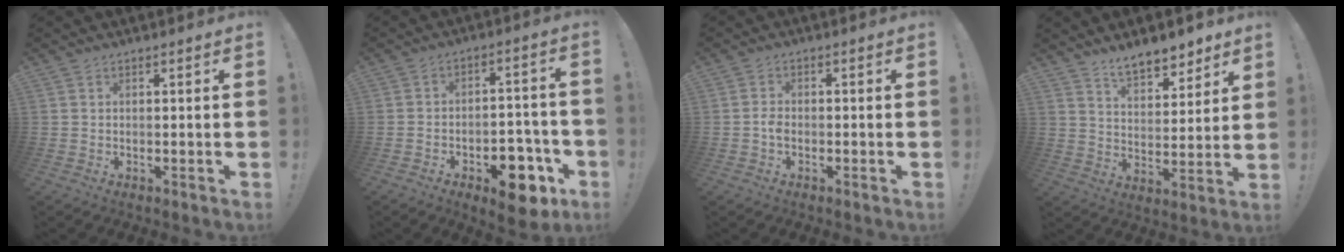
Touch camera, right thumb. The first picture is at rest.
{"total": 13.1, "force": [-7.4, 6.9, 8.3], "torque": [-0.072, 0.064, -0.111]}
{"total": 2.6, "force": [-1.2, 1.3, 1.9], "torque": [-0.033, 0.008, -0.020]}
{"total": 10.2, "force": [8.3, 4.1, 4.1], "torque": [-0.054, -0.057, 0.154]}